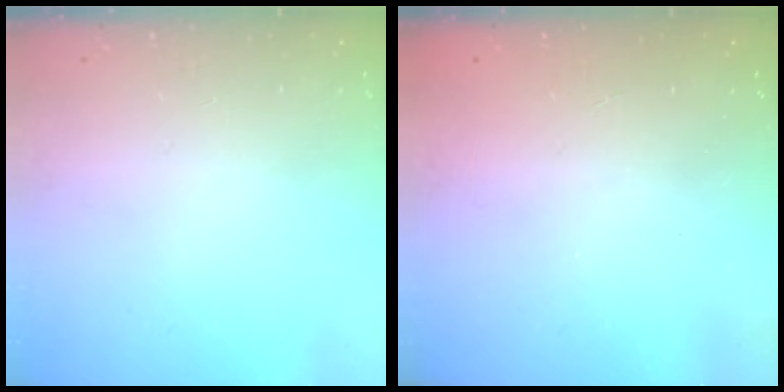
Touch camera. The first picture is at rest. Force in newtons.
{"total": 2.5, "press": 2.4, "slide": 0.8}